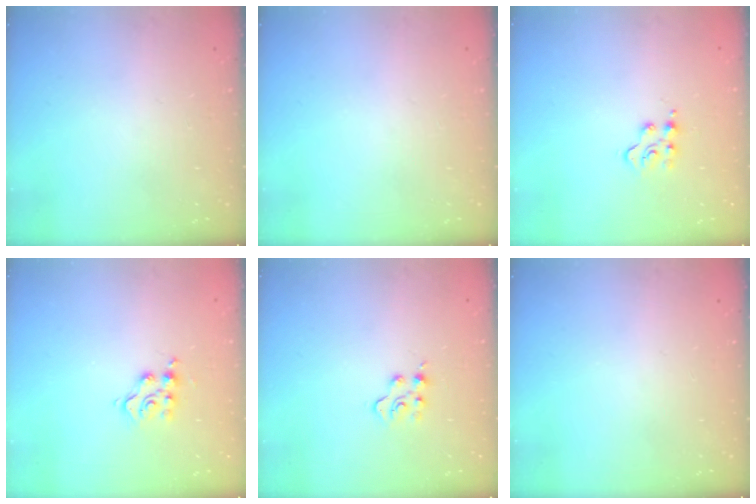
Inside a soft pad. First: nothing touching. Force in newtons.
{"total": 0.0}
{"total": 5.6, "press": 5.6, "slide": 0.6}
{"total": 5.7, "press": 5.7, "slide": 0.0}
{"total": 3.9, "press": 3.9, "slide": 0.5}
{"total": 0.0}